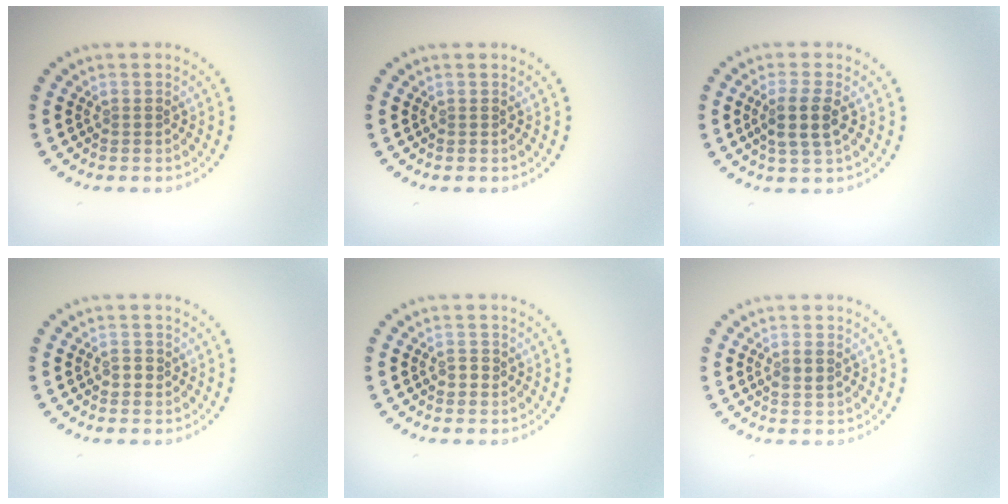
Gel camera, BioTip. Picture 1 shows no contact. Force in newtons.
{"total": 0.0}
{"total": 2.8, "press": 2.5, "slide": 1.3}
{"total": 1.0, "press": 1.0, "slide": 0.2}
{"total": 1.0, "press": 1.0, "slide": 0.2}
{"total": 1.3, "press": 1.3, "slide": 0.3}